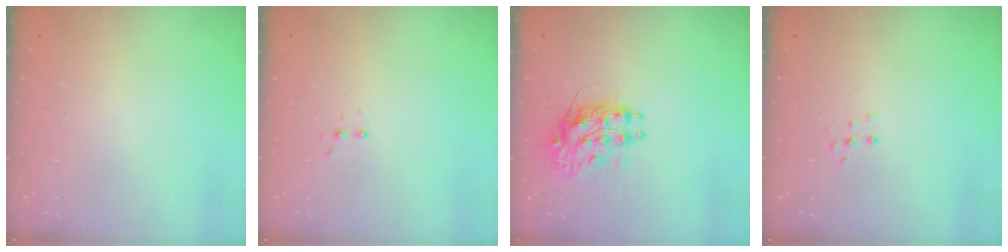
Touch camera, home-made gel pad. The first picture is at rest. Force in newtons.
{"total": 2.7, "press": 2.7, "slide": 0.5}
{"total": 10.0, "press": 9.9, "slide": 0.8}
{"total": 4.7, "press": 4.7, "slide": 0.4}